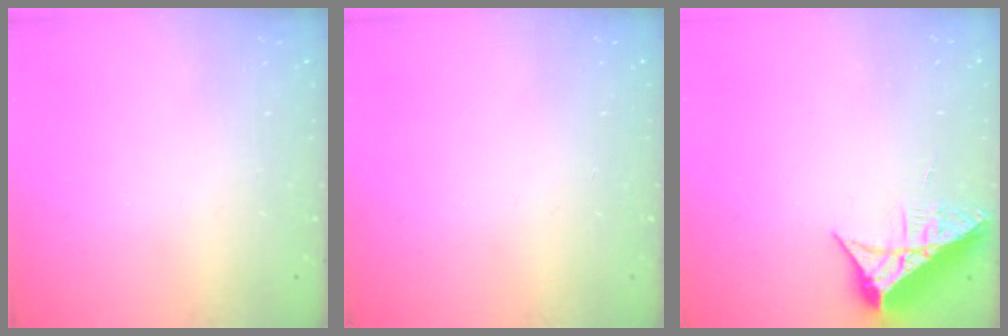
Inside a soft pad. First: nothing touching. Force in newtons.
{"total": 0.0}
{"total": 8.4, "press": 8.4, "slide": 0.5}